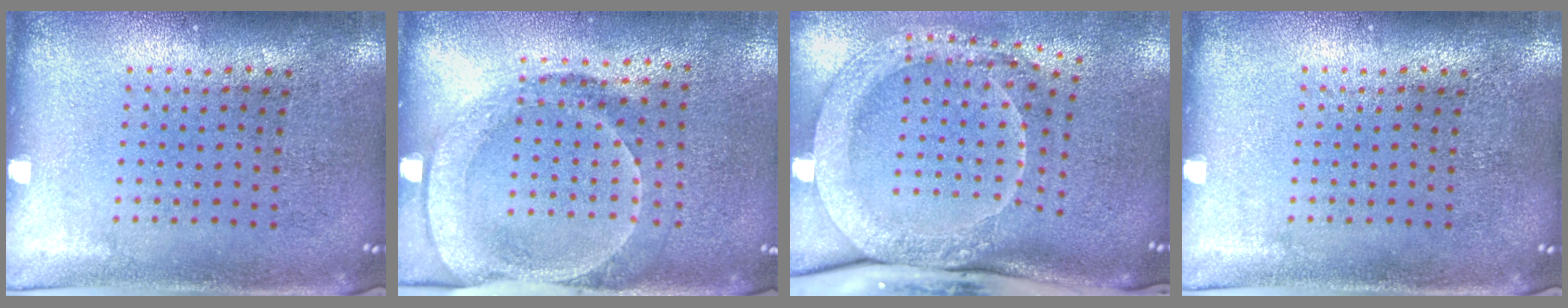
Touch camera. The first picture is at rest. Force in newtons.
{"total": 1.8, "press": 1.5, "slide": 1.1}
{"total": 2.4, "press": 2.1, "slide": 1.1}
{"total": 0.0}